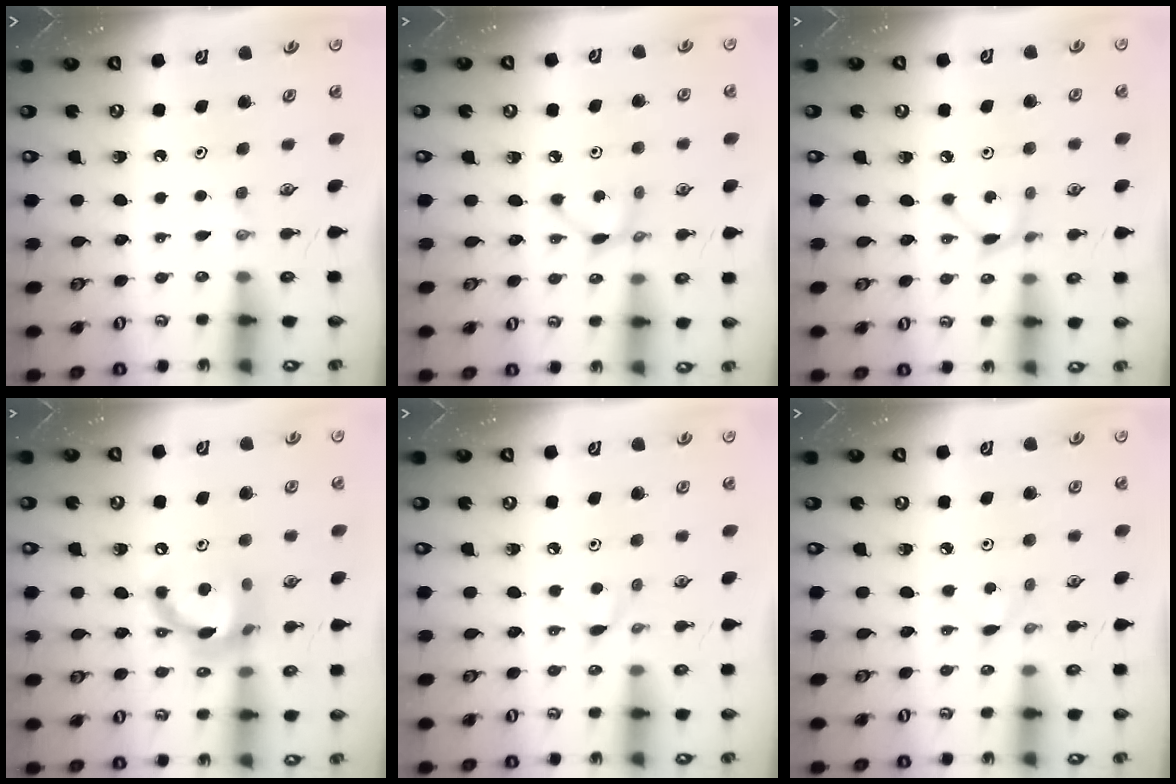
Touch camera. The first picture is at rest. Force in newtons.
{"total": 3.5, "press": 3.5, "slide": 0.1}
{"total": 2.2, "press": 2.2, "slide": 0.1}
{"total": 14.0, "press": 14.0, "slide": 1.2}
{"total": 4.5, "press": 4.5, "slide": 0.5}
{"total": 2.9, "press": 2.9, "slide": 0.4}